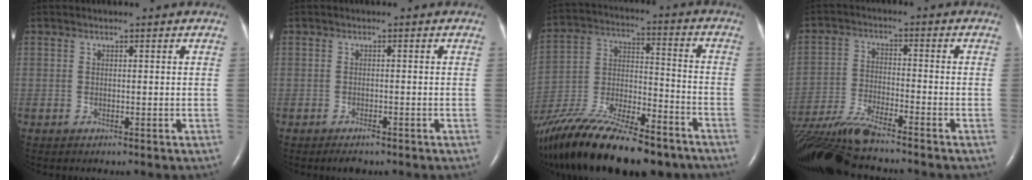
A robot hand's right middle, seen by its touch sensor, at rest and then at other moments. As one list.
[{"total": 1.7, "force": [-1.2, 0.5, 1.0], "torque": [-0.020, -0.003, -0.016]}, {"total": 26.4, "force": [-20.7, 6.5, 15.1], "torque": [-0.288, -0.032, -0.345]}, {"total": 15.3, "force": [-13.5, 1.9, 7.0], "torque": [-0.144, -0.023, -0.232]}]